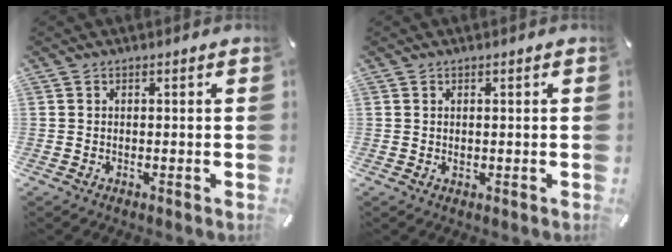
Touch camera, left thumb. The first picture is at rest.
{"total": 0.6, "force": [0.1, 0.3, 0.5], "torque": [-0.010, 0.001, 0.001]}